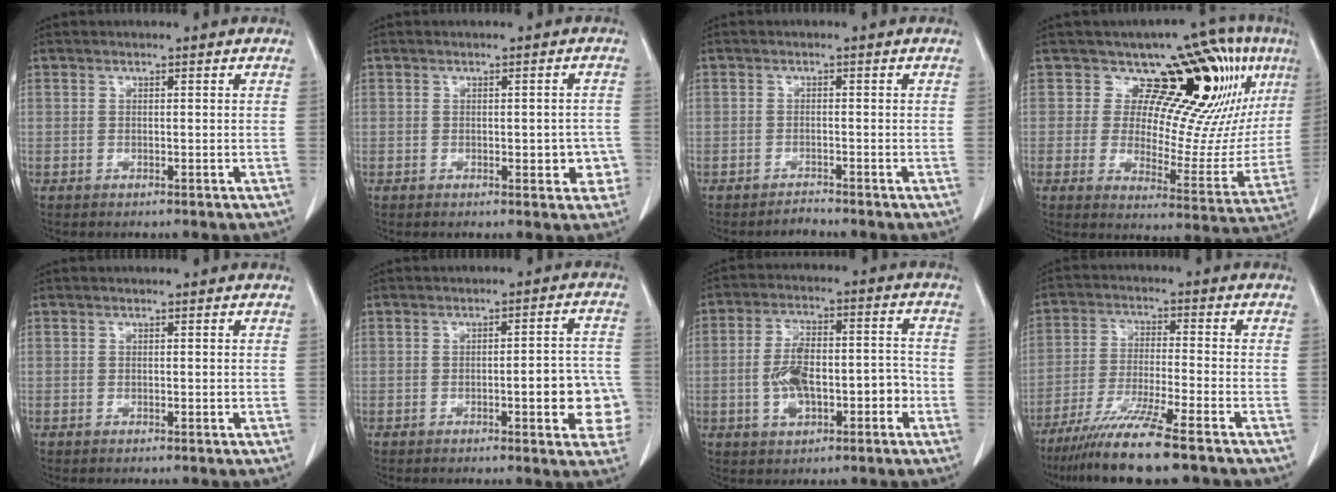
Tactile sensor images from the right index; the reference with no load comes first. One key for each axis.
{"total": 3.9, "fx": -1.0, "fy": 2.0, "fz": 3.2, "tx": -0.022, "ty": 0.010, "tz": -0.005}
{"total": 1.3, "fx": -1.2, "fy": 0.1, "fz": -0.3, "tx": 0.011, "ty": -0.004, "tz": -0.021}
{"total": 17.4, "fx": 9.1, "fy": 6.9, "fz": 13.1, "tx": -0.152, "ty": -0.015, "tz": 0.113}
{"total": 0.0}
{"total": 8.7, "fx": -2.5, "fy": 2.1, "fz": 8.1, "tx": -0.080, "ty": 0.018, "tz": -0.027}
{"total": 9.5, "fx": -2.6, "fy": 4.4, "fz": 8.0, "tx": -0.147, "ty": 0.032, "tz": -0.037}
{"total": 11.5, "fx": -8.6, "fy": -0.5, "fz": 7.6, "tx": -0.138, "ty": -0.037, "tz": -0.149}